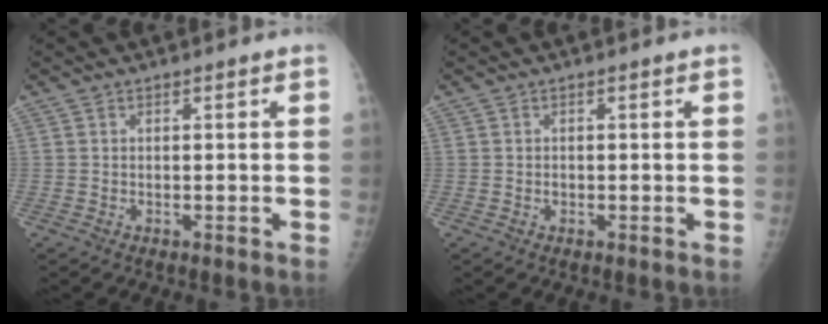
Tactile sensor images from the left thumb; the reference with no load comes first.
{"total": 0.7, "force": [-0.2, 0.6, 0.4], "torque": [-0.001, 0.002, -0.004]}